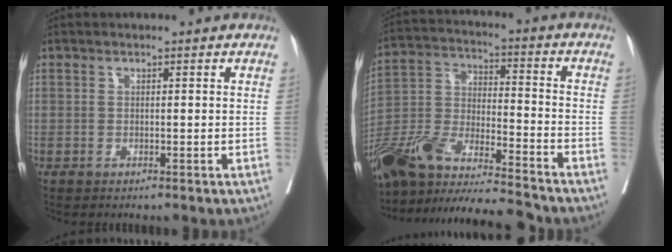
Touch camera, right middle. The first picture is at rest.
{"total": 22.1, "force": [-19.3, 1.4, 10.6], "torque": [-0.243, -0.027, -0.344]}